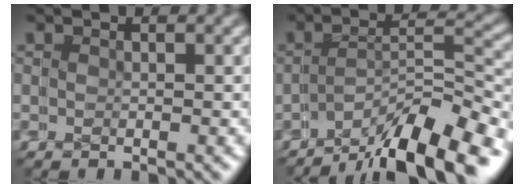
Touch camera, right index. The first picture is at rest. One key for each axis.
{"total": 8.2, "fx": -6.3, "fy": 2.1, "fz": 4.9, "tx": -0.039, "ty": 0.008, "tz": -0.093}